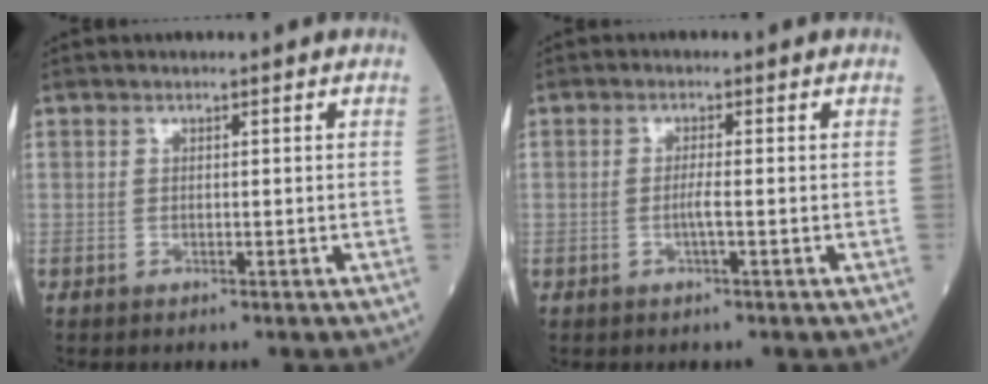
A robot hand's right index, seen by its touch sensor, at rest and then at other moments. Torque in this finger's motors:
{"motor_torque": [0.02, 0.03, -0.01, 0.00]}